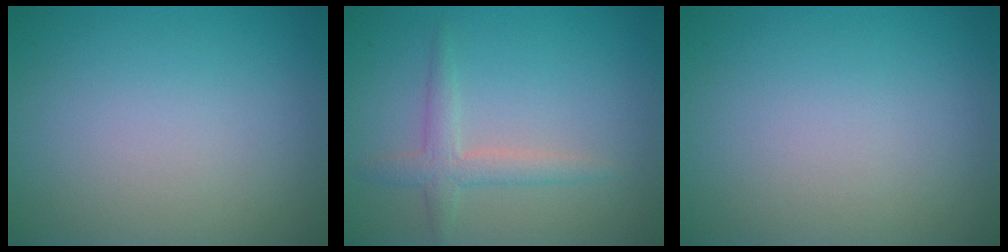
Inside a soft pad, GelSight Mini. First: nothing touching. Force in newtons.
{"total": 2.3, "press": 2.3, "slide": 0.1}
{"total": 0.0}